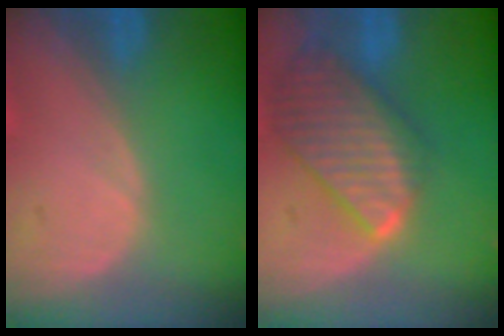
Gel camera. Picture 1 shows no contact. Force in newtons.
{"total": 9.7, "press": 8.3, "slide": 5.0}